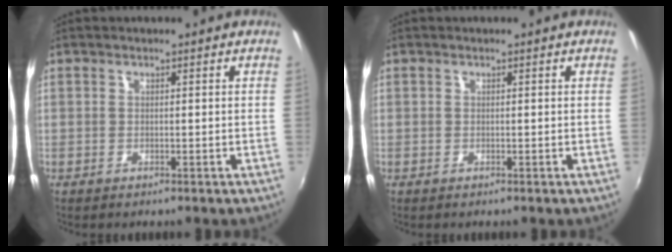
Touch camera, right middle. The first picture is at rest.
{"total": 0.0}